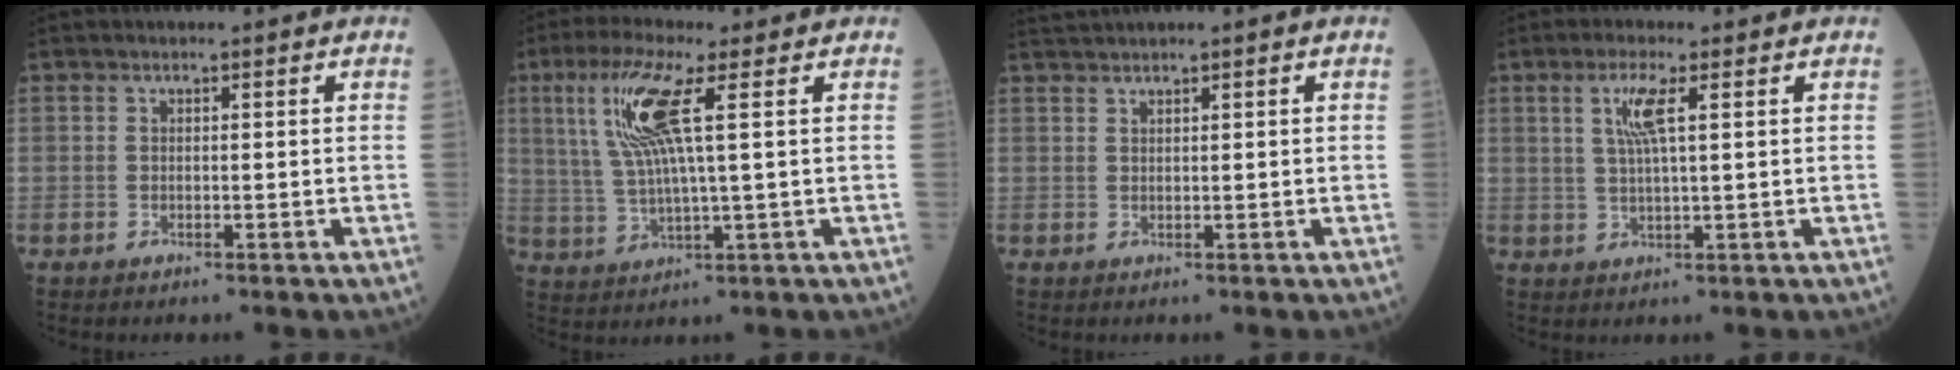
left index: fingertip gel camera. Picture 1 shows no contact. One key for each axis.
{"total": 9.3, "fx": 3.0, "fy": 0.2, "fz": 8.8, "tx": -0.197, "ty": 0.004, "tz": 0.058}
{"total": 1.5, "fx": 1.3, "fy": -0.3, "fz": 0.6, "tx": -0.015, "ty": 0.018, "tz": 0.032}
{"total": 4.3, "fx": 1.4, "fy": 0.1, "fz": 4.0, "tx": -0.087, "ty": -0.001, "tz": 0.028}